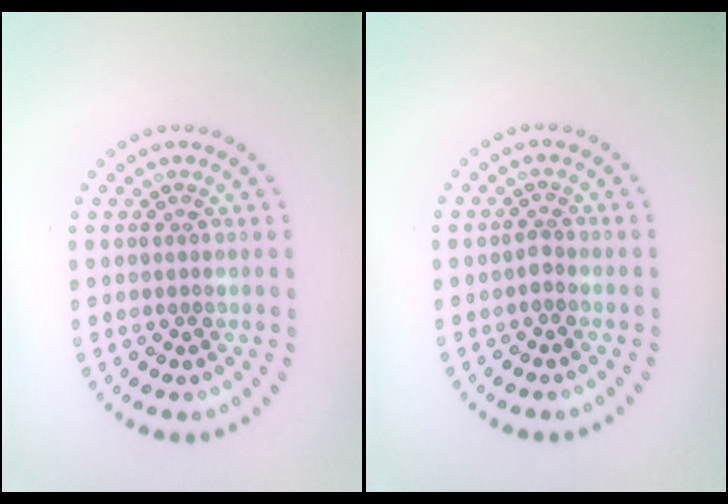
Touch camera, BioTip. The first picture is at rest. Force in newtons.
{"total": 0.9, "press": 0.6, "slide": 0.7}